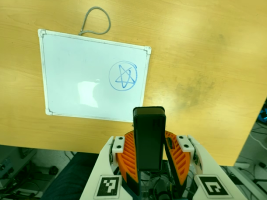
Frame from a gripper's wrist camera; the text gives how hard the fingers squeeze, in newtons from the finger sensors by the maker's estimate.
{"total": 6.0, "left": 5.3, "right": 6.8}